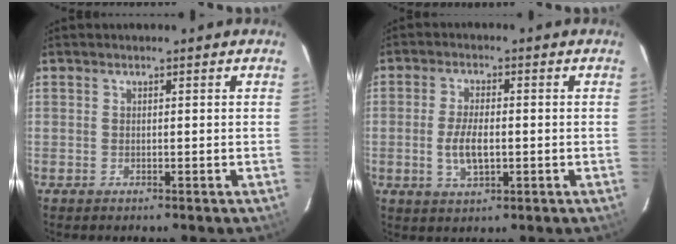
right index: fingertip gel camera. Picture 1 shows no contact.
{"total": 6.0, "force": [-1.0, 2.6, 5.3], "torque": [-0.107, -0.005, -0.016]}